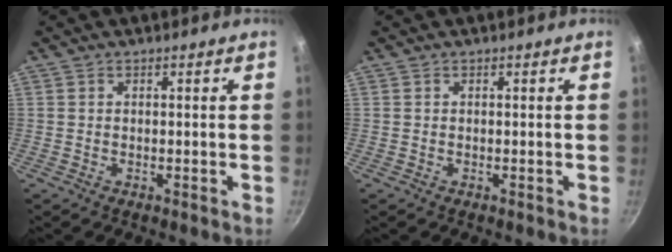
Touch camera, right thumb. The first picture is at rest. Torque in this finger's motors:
{"motor_torque": [-0.01, -0.01, 0.02, 0.01, 0.00]}